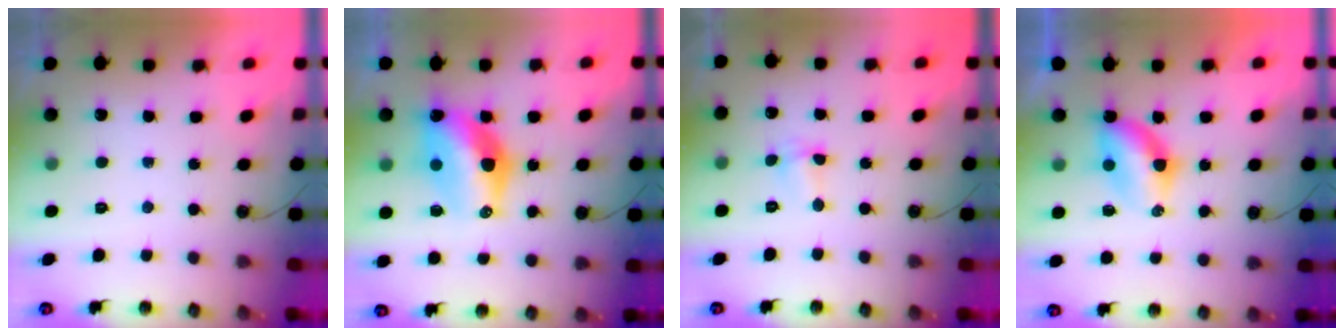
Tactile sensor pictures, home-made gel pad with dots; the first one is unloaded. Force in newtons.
{"total": 14.3, "press": 13.5, "slide": 4.7}
{"total": 1.7, "press": 1.5, "slide": 0.7}
{"total": 8.8, "press": 7.7, "slide": 4.2}